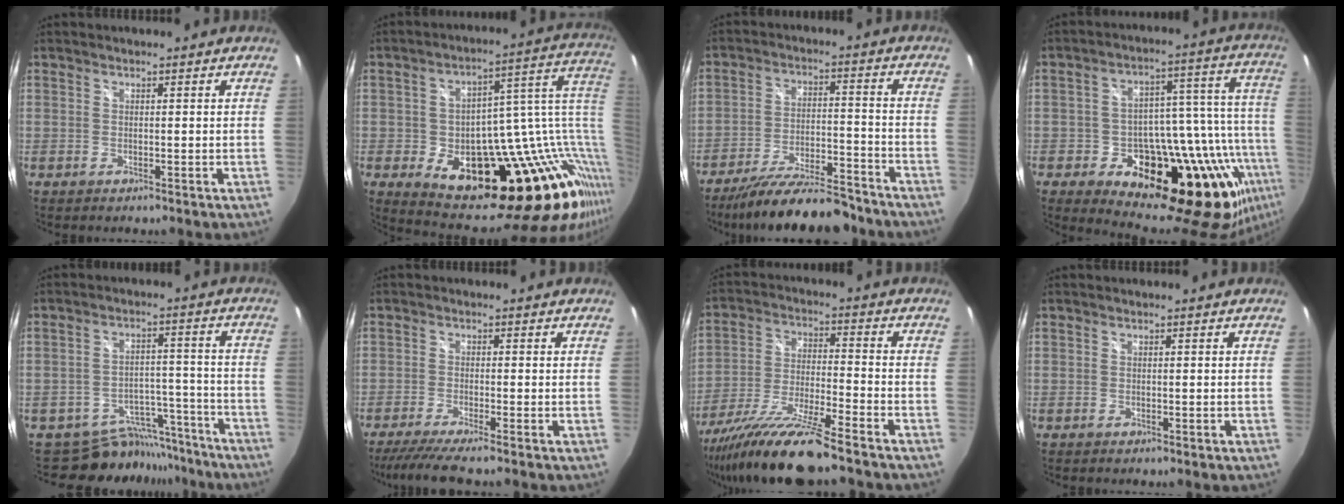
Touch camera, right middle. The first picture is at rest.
{"total": 29.9, "force": [-4.1, 16.5, 24.6], "torque": [-0.362, 0.012, -0.028]}
{"total": 18.7, "force": [-16.1, 3.8, 8.7], "torque": [-0.162, -0.022, -0.239]}
{"total": 28.4, "force": [-13.5, 13.9, 20.8], "torque": [-0.277, 0.005, -0.178]}
{"total": 11.4, "force": [-10.1, 5.1, 0.8], "torque": [-0.015, 0.036, -0.138]}
{"total": 6.1, "force": [-5.1, -0.9, 3.3], "torque": [-0.080, -0.025, -0.091]}
{"total": 15.9, "force": [-13.1, 0.2, 9.0], "torque": [-0.182, -0.032, -0.241]}
{"total": 0.0}